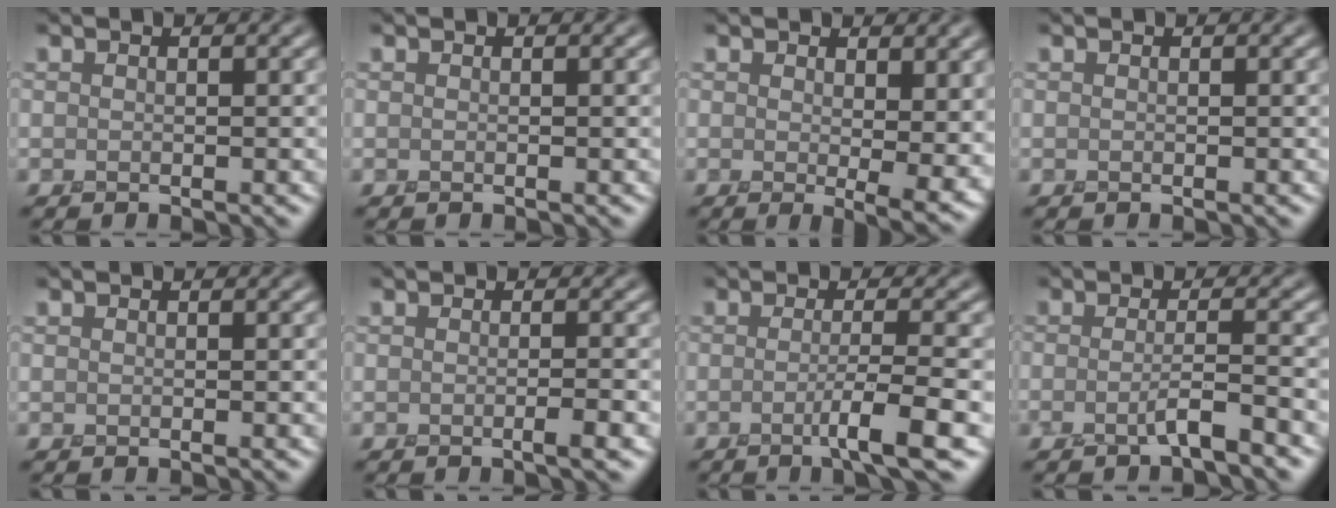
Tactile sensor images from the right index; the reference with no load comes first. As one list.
[{"total": 0.0}, {"total": 5.0, "force": [0.9, 2.0, 4.5], "torque": [-0.069, -0.021, 0.021]}, {"total": 0.0}, {"total": 0.0}, {"total": 1.5, "force": [-0.6, 0.2, 1.4], "torque": [-0.019, -0.005, -0.011]}, {"total": 3.9, "force": [-1.4, 0.4, 3.6], "torque": [-0.054, -0.003, -0.033]}, {"total": 2.5, "force": [-1.3, 0.2, 2.1], "torque": [-0.034, 0.004, -0.032]}]